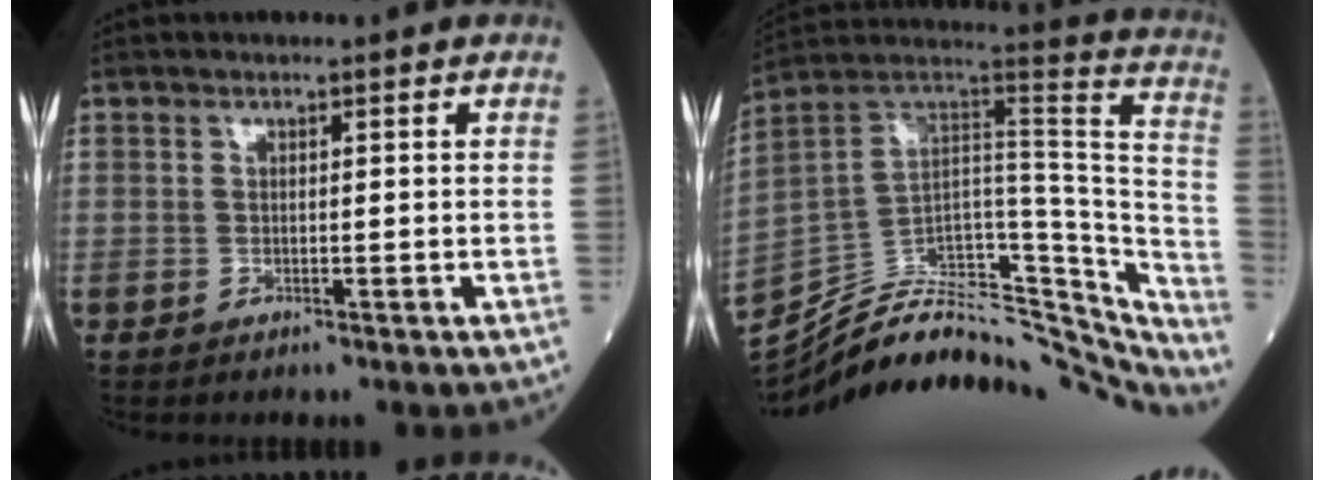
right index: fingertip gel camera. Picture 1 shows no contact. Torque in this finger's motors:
{"motor_torque": [-0.97, -1.16, -0.08, 0.00]}